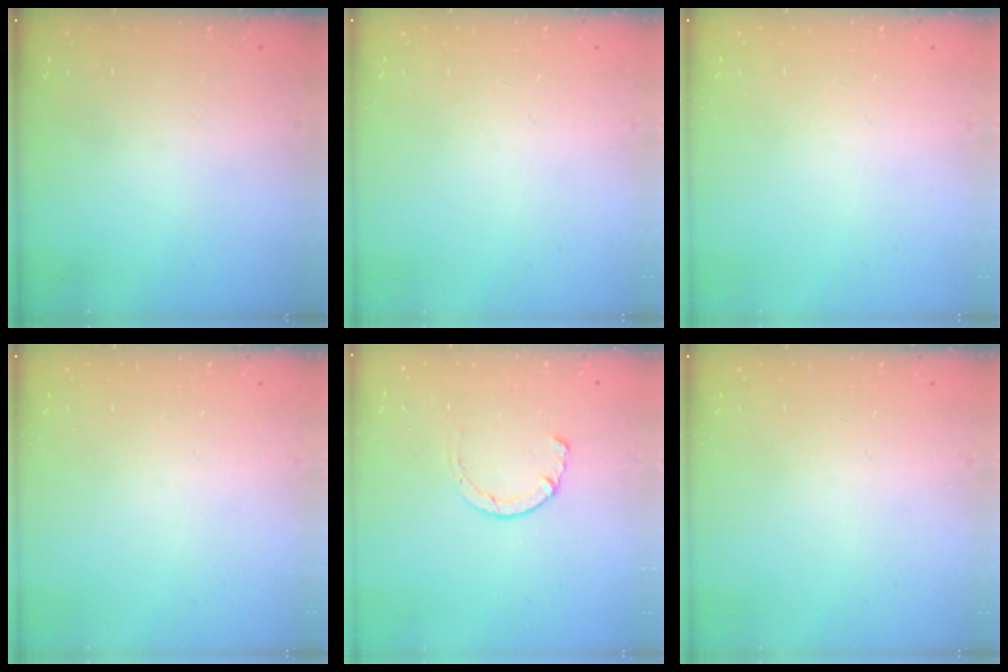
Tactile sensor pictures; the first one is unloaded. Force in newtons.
{"total": 0.0}
{"total": 0.0}
{"total": 0.0}
{"total": 1.5, "press": 1.5, "slide": 0.3}
{"total": 0.0}